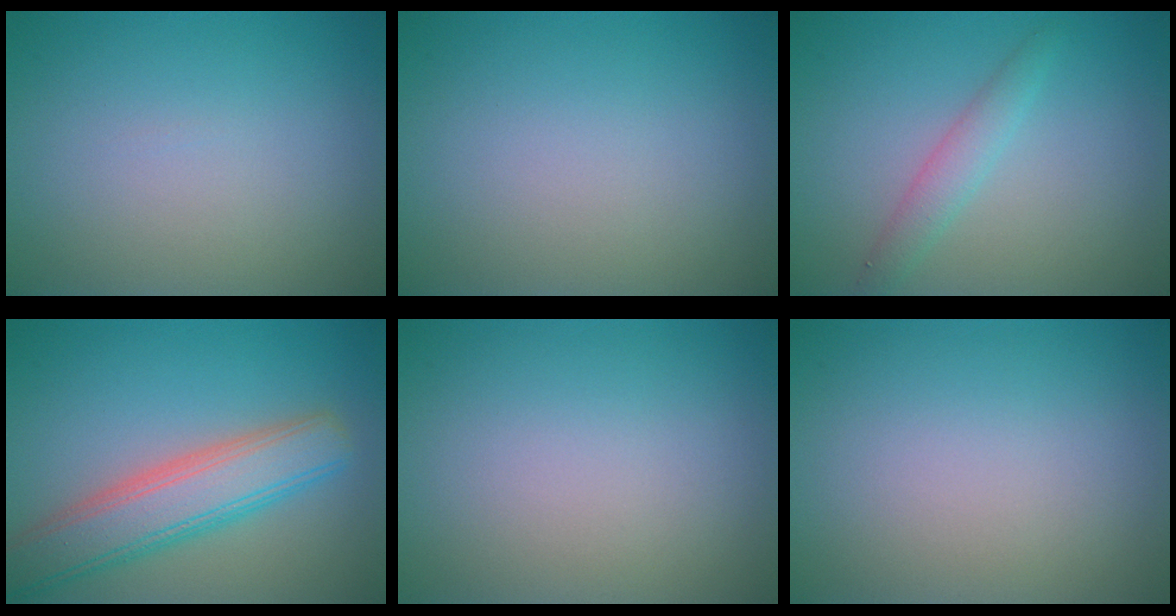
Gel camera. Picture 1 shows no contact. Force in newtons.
{"total": 0.0}
{"total": 2.5, "press": 2.5, "slide": 0.1}
{"total": 6.4, "press": 6.4, "slide": 0.3}
{"total": 0.0}
{"total": 0.0}